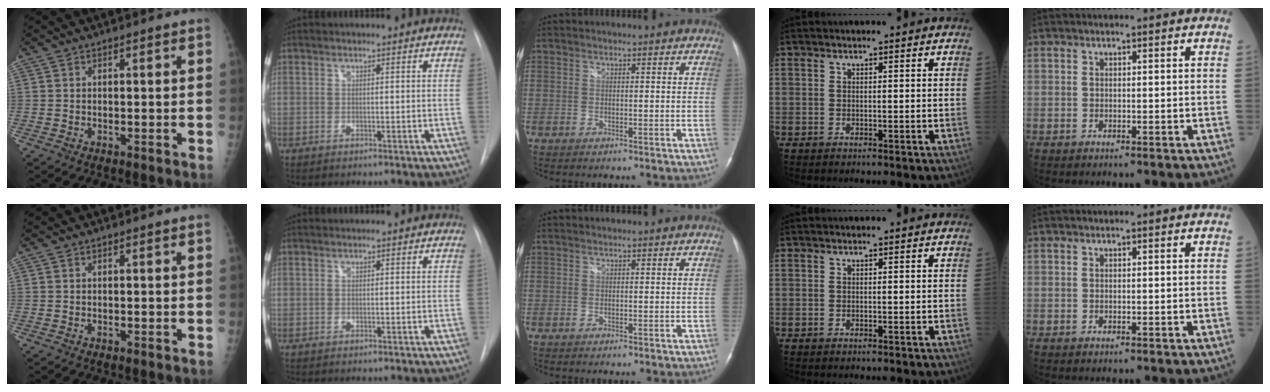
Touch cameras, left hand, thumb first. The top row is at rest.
{}